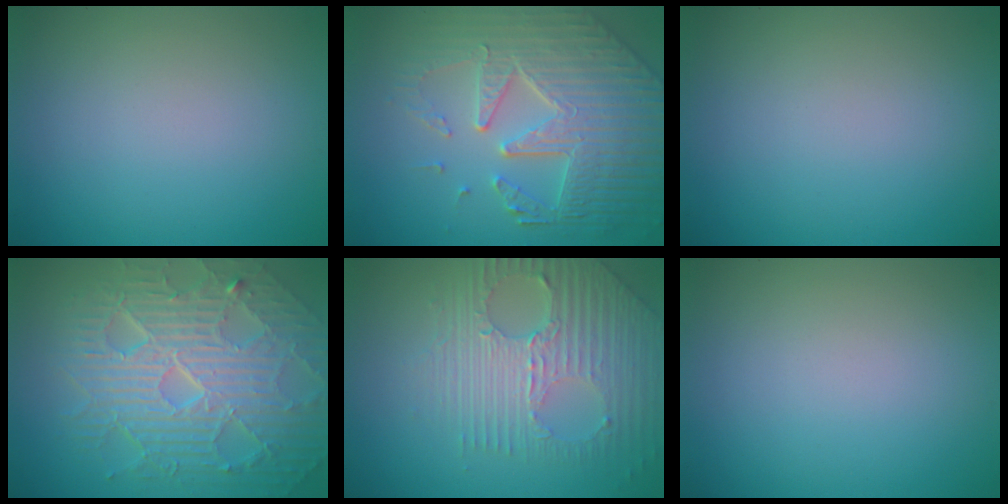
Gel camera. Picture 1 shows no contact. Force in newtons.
{"total": 8.1, "press": 6.0, "slide": 5.4}
{"total": 0.0}
{"total": 10.2, "press": 6.6, "slide": 7.8}
{"total": 7.1, "press": 4.8, "slide": 5.2}
{"total": 0.0}